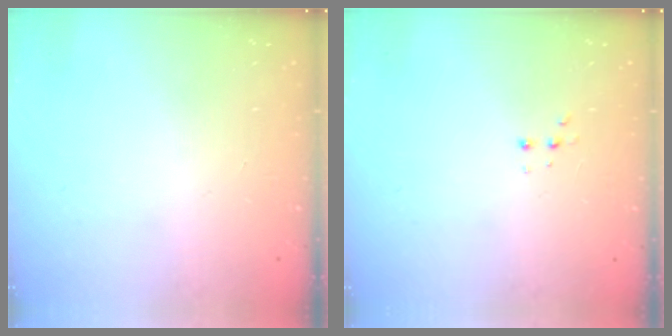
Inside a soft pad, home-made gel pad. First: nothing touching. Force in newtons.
{"total": 3.0, "press": 2.9, "slide": 0.7}